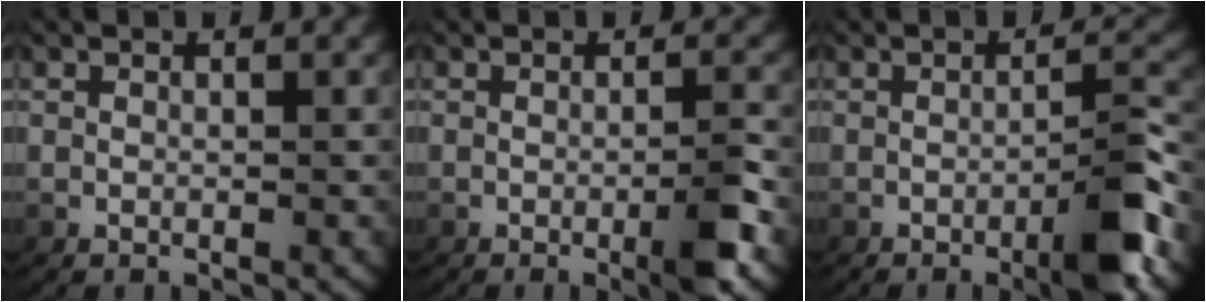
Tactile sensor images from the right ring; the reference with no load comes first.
{"total": 3.2, "force": [-1.0, 0.6, 3.0], "torque": [-0.040, 0.002, -0.020]}
{"total": 4.5, "force": [-1.7, 1.1, 4.0], "torque": [-0.053, 0.005, -0.033]}